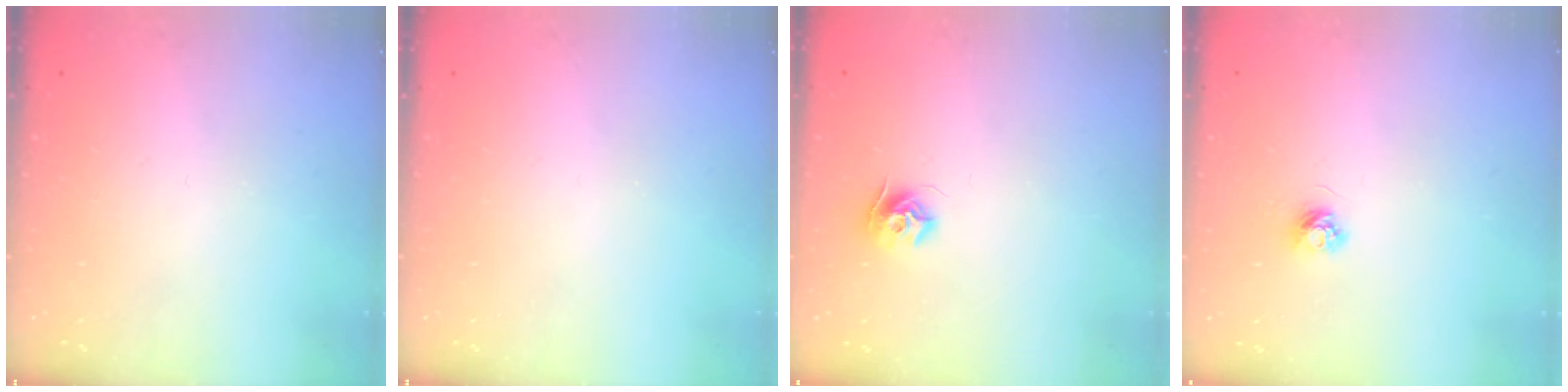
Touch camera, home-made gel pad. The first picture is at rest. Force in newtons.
{"total": 0.0}
{"total": 8.1, "press": 8.1, "slide": 0.1}
{"total": 3.6, "press": 3.6, "slide": 0.4}